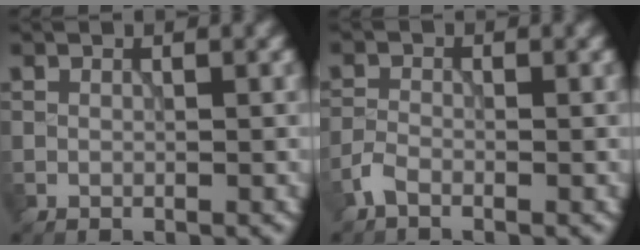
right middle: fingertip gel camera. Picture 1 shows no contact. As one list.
[{"total": 1.4, "force": [-1.1, 0.5, 0.8], "torque": [-0.019, 0.001, -0.030]}]